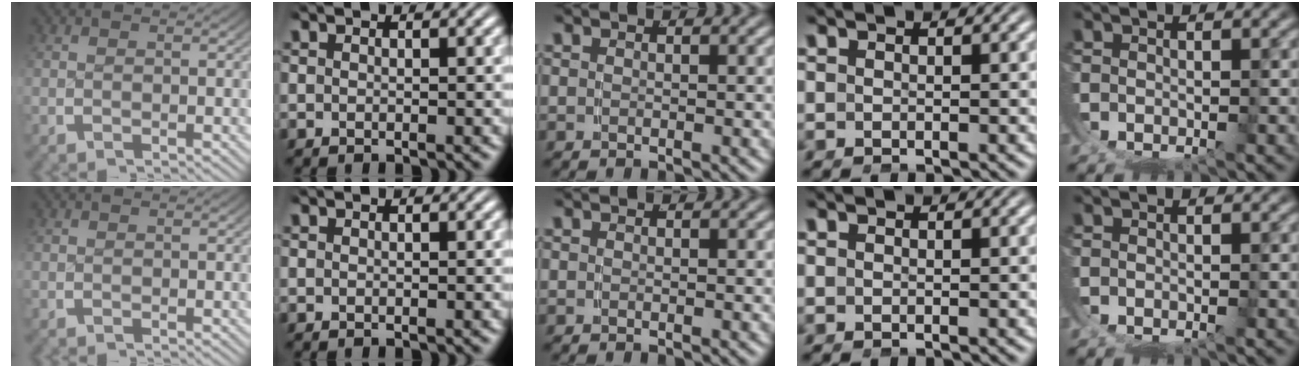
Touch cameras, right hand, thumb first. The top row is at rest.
{}